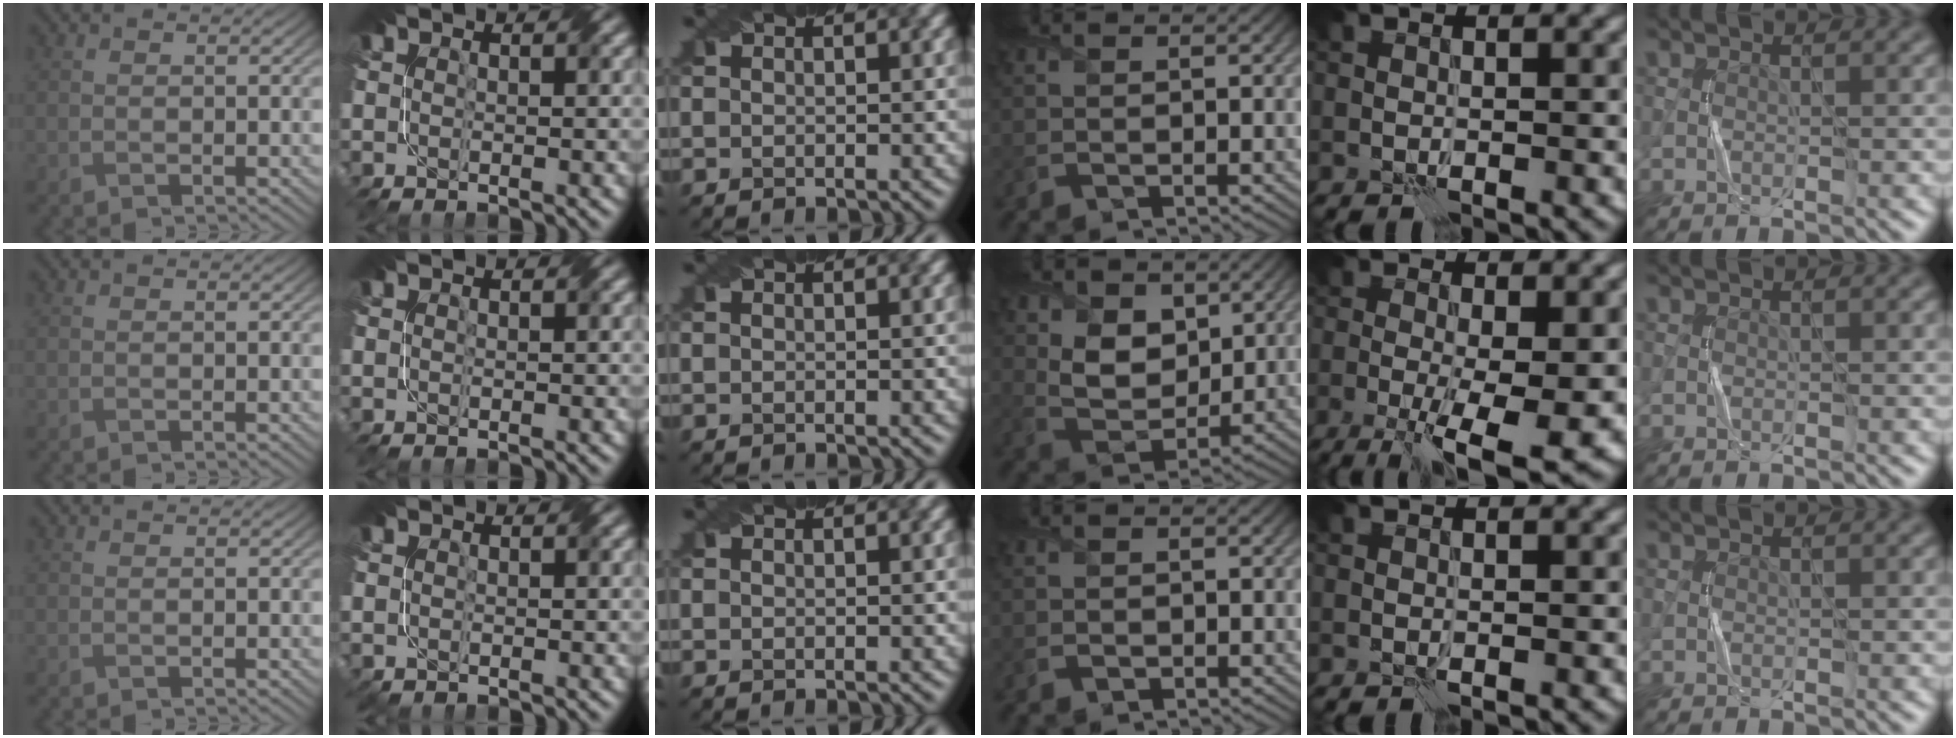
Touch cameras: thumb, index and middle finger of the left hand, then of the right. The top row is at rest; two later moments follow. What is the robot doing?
{"motion": "fold", "object": "napkin"}